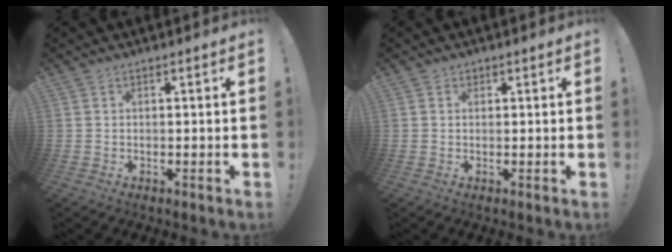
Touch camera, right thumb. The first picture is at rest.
{"total": 1.0, "force": [0.6, 0.8, 0.2], "torque": [0.003, -0.001, 0.009]}